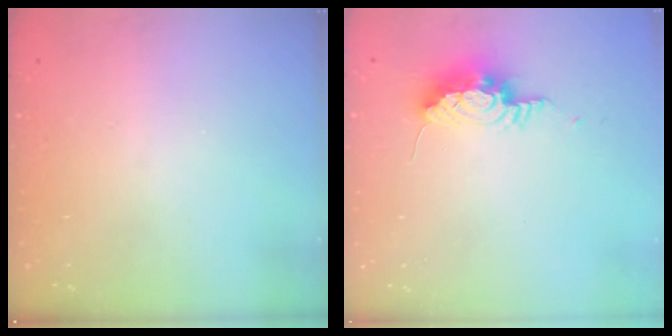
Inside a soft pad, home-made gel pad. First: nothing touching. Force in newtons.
{"total": 15.5, "press": 10.5, "slide": 11.3}